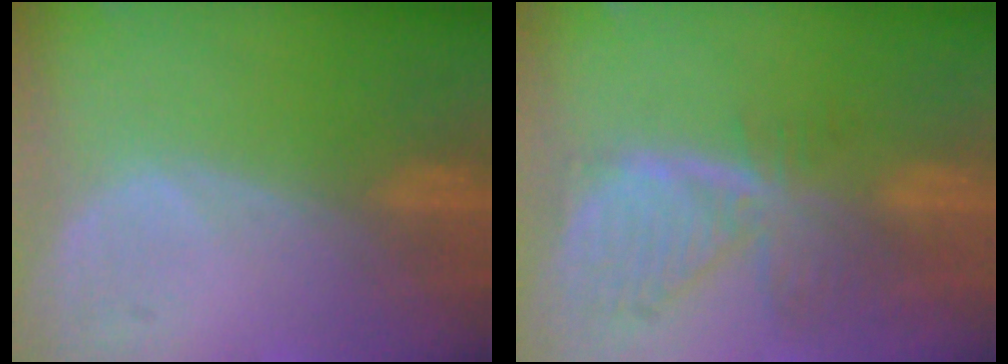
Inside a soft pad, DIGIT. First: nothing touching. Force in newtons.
{"total": 7.9, "press": 6.9, "slide": 3.9}